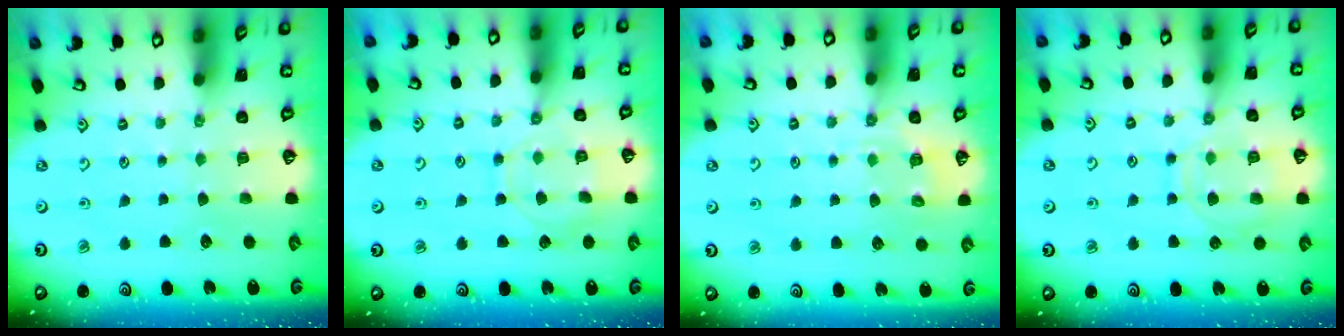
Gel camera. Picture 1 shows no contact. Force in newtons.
{"total": 10.2, "press": 10.1, "slide": 0.8}
{"total": 6.8, "press": 6.7, "slide": 1.1}
{"total": 11.9, "press": 11.9, "slide": 1.2}